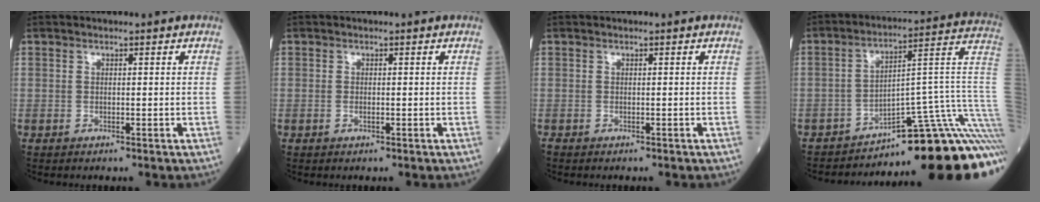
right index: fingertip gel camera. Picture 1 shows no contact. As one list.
[{"total": 1.1, "force": [-0.3, 0.6, 0.9], "torque": [-0.028, 0.000, -0.002]}, {"total": 1.8, "force": [-1.1, 0.9, 1.0], "torque": [-0.029, -0.002, -0.011]}, {"total": 24.9, "force": [-20.3, 1.2, 14.5], "torque": [-0.086, 0.033, -0.278]}]